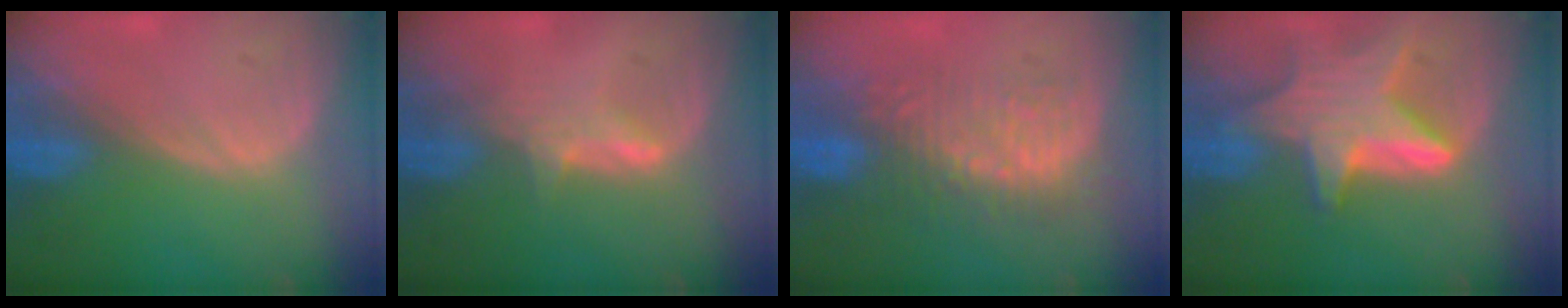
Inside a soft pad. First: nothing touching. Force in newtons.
{"total": 2.9, "press": 2.9, "slide": 0.4}
{"total": 8.8, "press": 8.4, "slide": 2.4}
{"total": 9.4, "press": 9.4, "slide": 0.8}